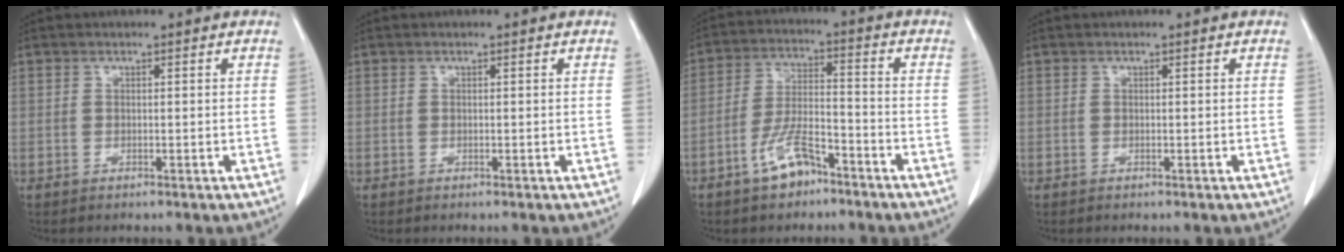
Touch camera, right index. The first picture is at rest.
{"total": 0.0}
{"total": 7.5, "force": [-4.9, 2.9, 5.0], "torque": [-0.104, 0.006, -0.090]}
{"total": 0.0}